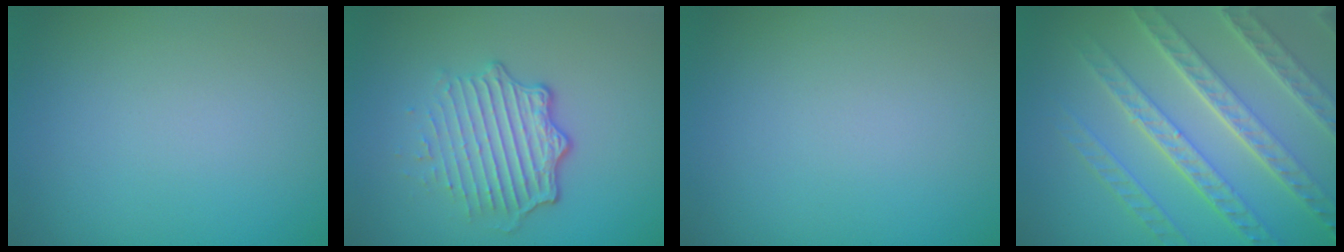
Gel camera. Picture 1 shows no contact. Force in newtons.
{"total": 4.9, "press": 3.4, "slide": 3.5}
{"total": 0.0}
{"total": 8.0, "press": 5.7, "slide": 5.6}